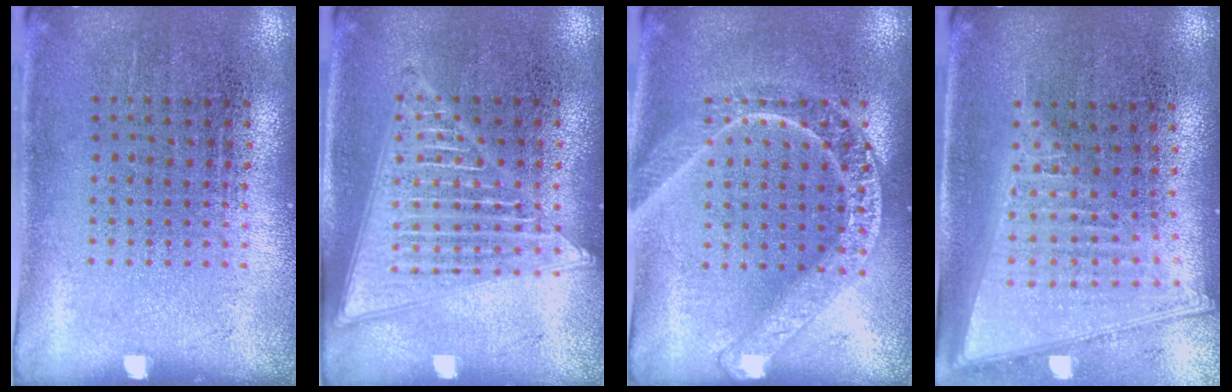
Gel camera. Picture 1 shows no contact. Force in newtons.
{"total": 2.2, "press": 2.2, "slide": 0.3}
{"total": 3.0, "press": 2.9, "slide": 0.4}
{"total": 2.0, "press": 1.7, "slide": 1.0}